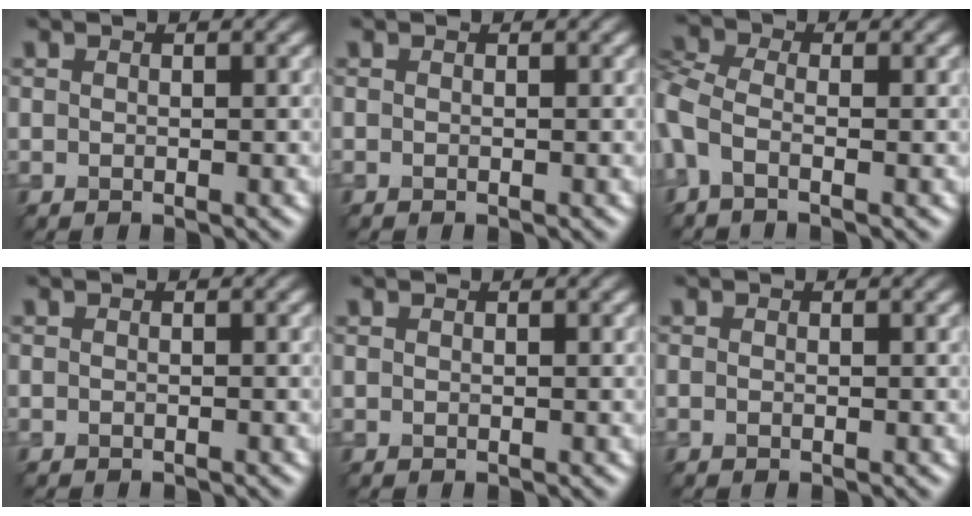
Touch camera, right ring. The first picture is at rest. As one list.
[{"total": 0.0}, {"total": 3.5, "force": [-1.3, 1.7, 2.7], "torque": [-0.073, -0.001, -0.045]}, {"total": 0.9, "force": [-0.9, 0.1, 0.1], "torque": [0.001, -0.006, -0.014]}, {"total": 0.0}, {"total": 0.0}]